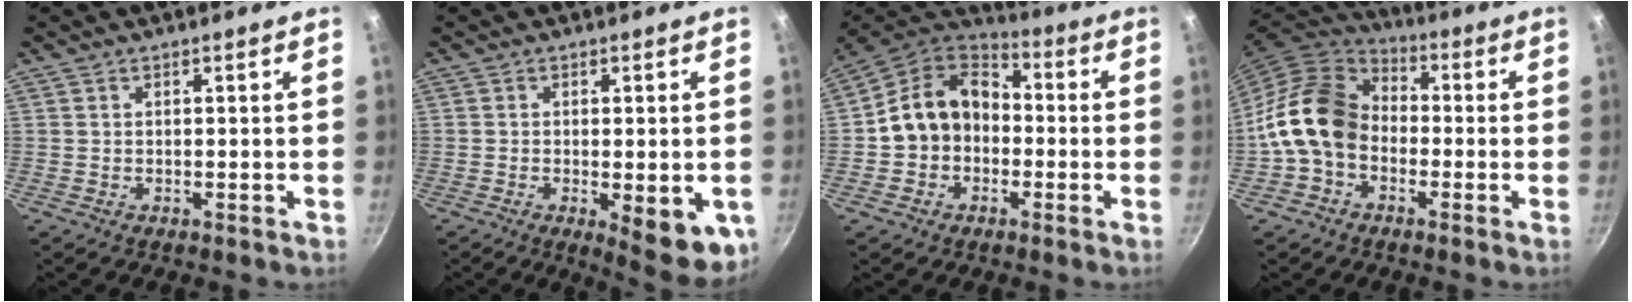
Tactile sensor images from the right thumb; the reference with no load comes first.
{"total": 10.6, "force": [-2.8, 3.5, 9.5], "torque": [-0.104, -0.003, -0.028]}
{"total": 13.6, "force": [-0.9, 10.9, 8.1], "torque": [-0.105, 0.044, -0.033]}
{"total": 14.0, "force": [-2.4, 10.7, 8.7], "torque": [-0.125, 0.040, -0.065]}